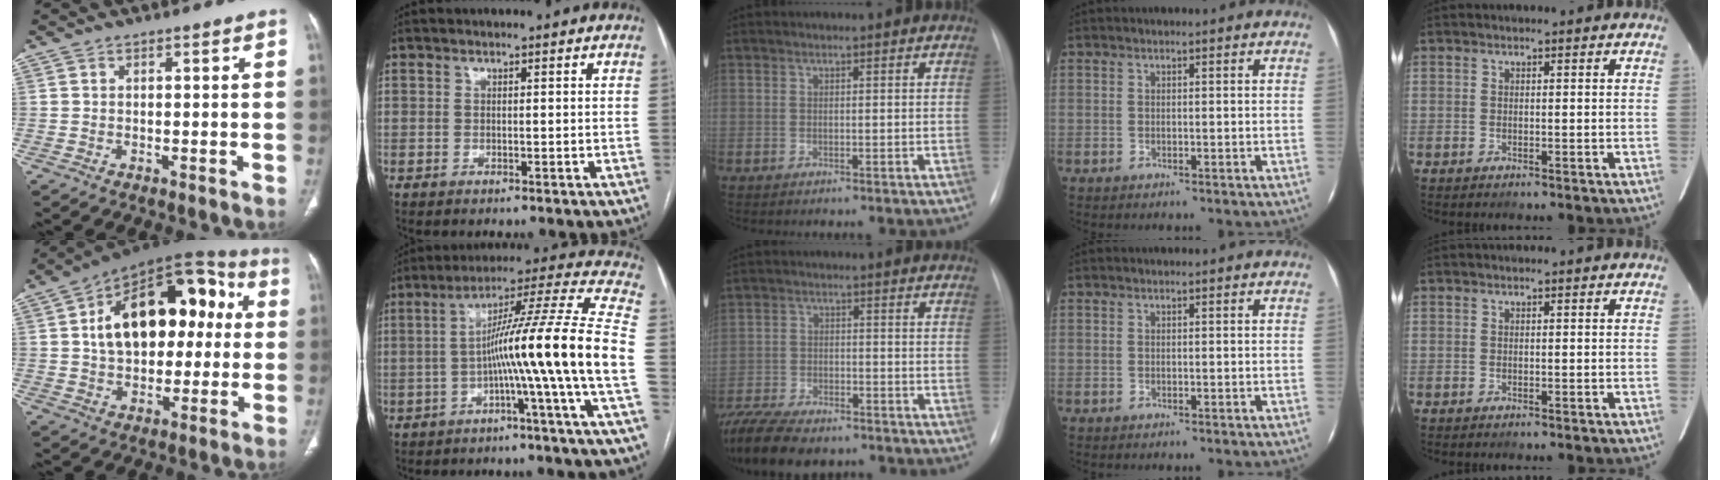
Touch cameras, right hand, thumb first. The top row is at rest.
{"thumb": {"total": 23.3, "force": [3.3, 14.0, 18.4], "torque": [-0.248, 0.038, 0.046]}, "index": {"total": 16.5, "force": [-3.6, -2.8, 15.8], "torque": [-0.237, 0.016, -0.070]}, "middle": {"total": 16.1, "force": [-12.9, 5.9, 7.6], "torque": [-0.194, -0.016, -0.200]}}